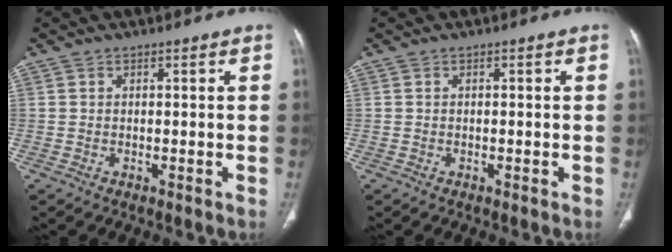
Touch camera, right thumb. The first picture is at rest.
{"total": 0.0}